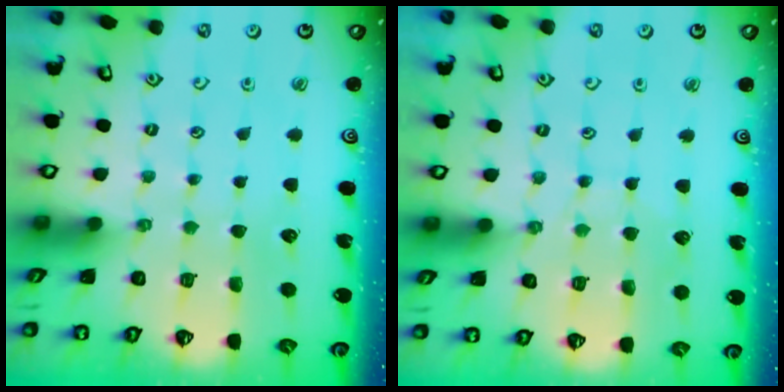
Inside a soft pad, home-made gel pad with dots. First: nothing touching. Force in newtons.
{"total": 5.5, "press": 5.5, "slide": 0.6}